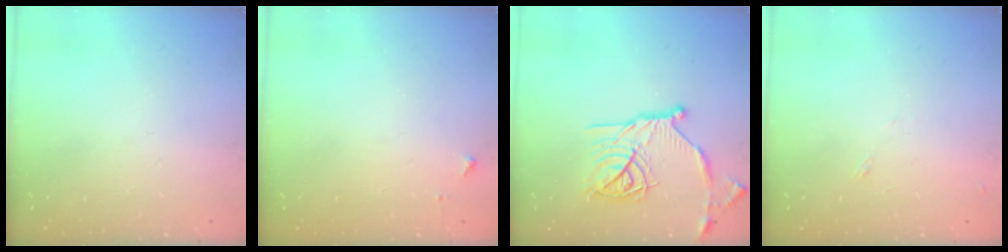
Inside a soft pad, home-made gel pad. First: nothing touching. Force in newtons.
{"total": 3.5, "press": 3.5, "slide": 0.4}
{"total": 19.6, "press": 19.5, "slide": 1.7}
{"total": 5.8, "press": 5.7, "slide": 0.8}